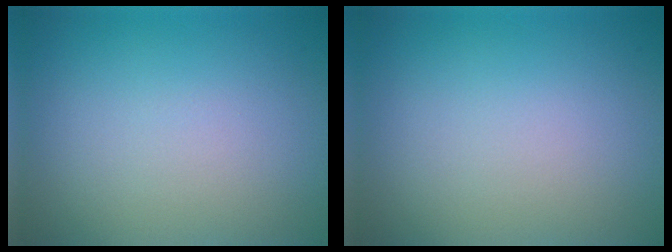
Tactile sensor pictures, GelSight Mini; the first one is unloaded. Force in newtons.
{"total": 0.0}